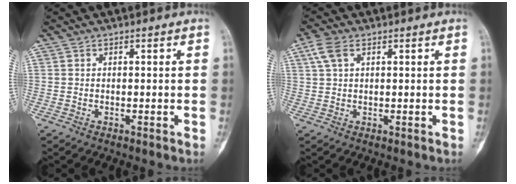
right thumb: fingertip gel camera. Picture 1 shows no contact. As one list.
[{"total": 4.0, "force": [1.7, 2.3, 2.7], "torque": [-0.062, 0.014, 0.036]}]